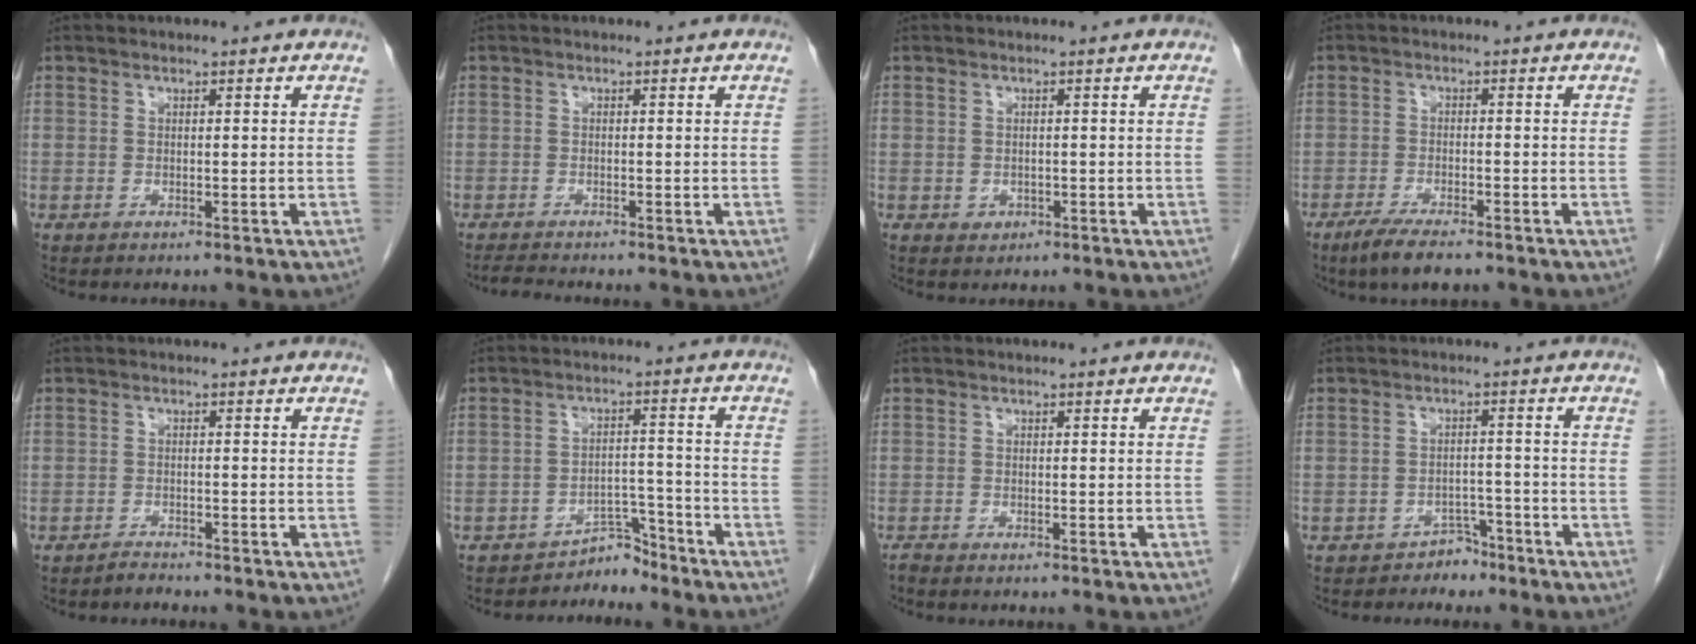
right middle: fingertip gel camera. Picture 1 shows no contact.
{"total": 1.8, "force": [-1.7, -0.3, 0.4], "torque": [-0.013, -0.010, -0.033]}
{"total": 1.2, "force": [-0.4, 1.0, 0.4], "torque": [-0.007, 0.002, 0.001]}
{"total": 5.3, "force": [-3.9, 1.0, 3.4], "torque": [-0.067, -0.010, -0.065]}
{"total": 1.1, "force": [-1.1, 0.1, -0.1], "torque": [0.003, -0.003, -0.017]}
{"total": 3.6, "force": [-3.4, 1.1, -0.2], "torque": [0.014, 0.009, -0.052]}
{"total": 0.5, "force": [-0.5, 0.0, 0.1], "torque": [-0.006, -0.001, -0.009]}
{"total": 3.2, "force": [-2.6, 1.9, 0.0], "torque": [-0.001, 0.011, -0.035]}